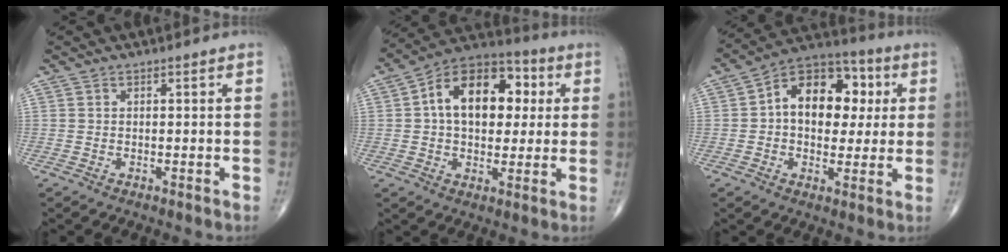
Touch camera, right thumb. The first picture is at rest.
{"total": 17.4, "force": [3.2, 11.0, 13.0], "torque": [-0.167, 0.021, 0.043]}
{"total": 15.9, "force": [2.5, 10.8, 11.5], "torque": [-0.126, 0.022, 0.029]}